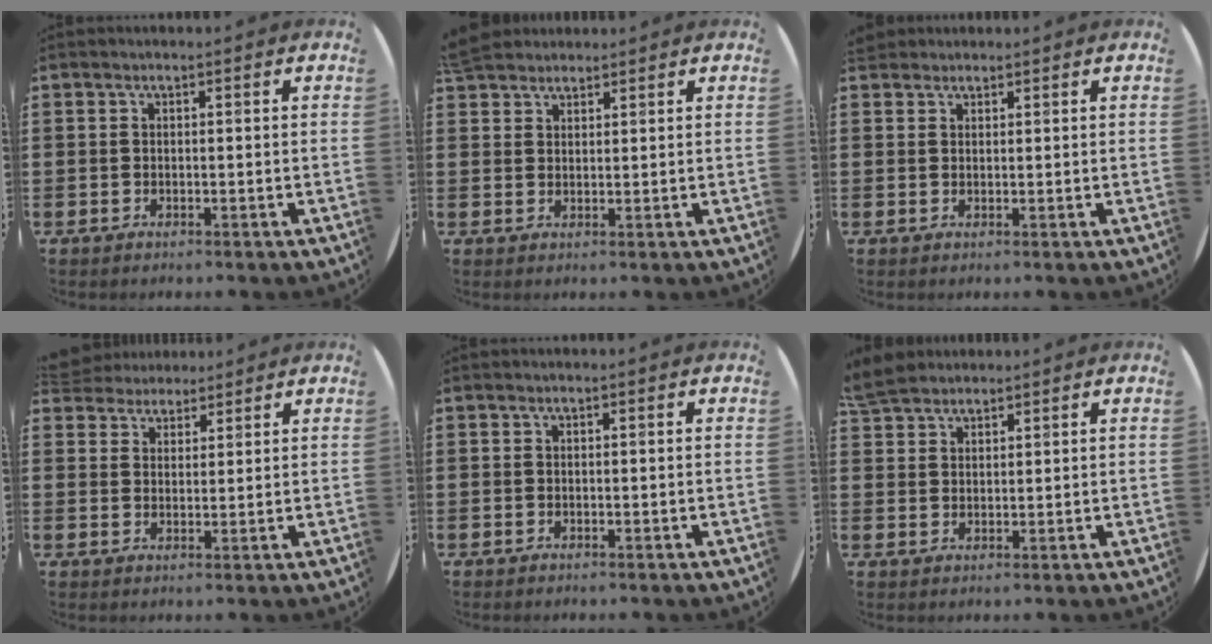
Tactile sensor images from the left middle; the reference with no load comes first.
{"total": 3.7, "force": [3.4, 1.2, 0.3], "torque": [-0.006, -0.006, 0.065]}
{"total": 1.5, "force": [1.4, 0.5, 0.0], "torque": [0.006, 0.002, 0.026]}
{"total": 4.0, "force": [3.8, 1.3, -0.2], "torque": [-0.010, -0.004, 0.073]}
{"total": 0.0}
{"total": 4.6, "force": [4.2, 1.6, 1.2], "torque": [-0.035, -0.001, 0.082]}